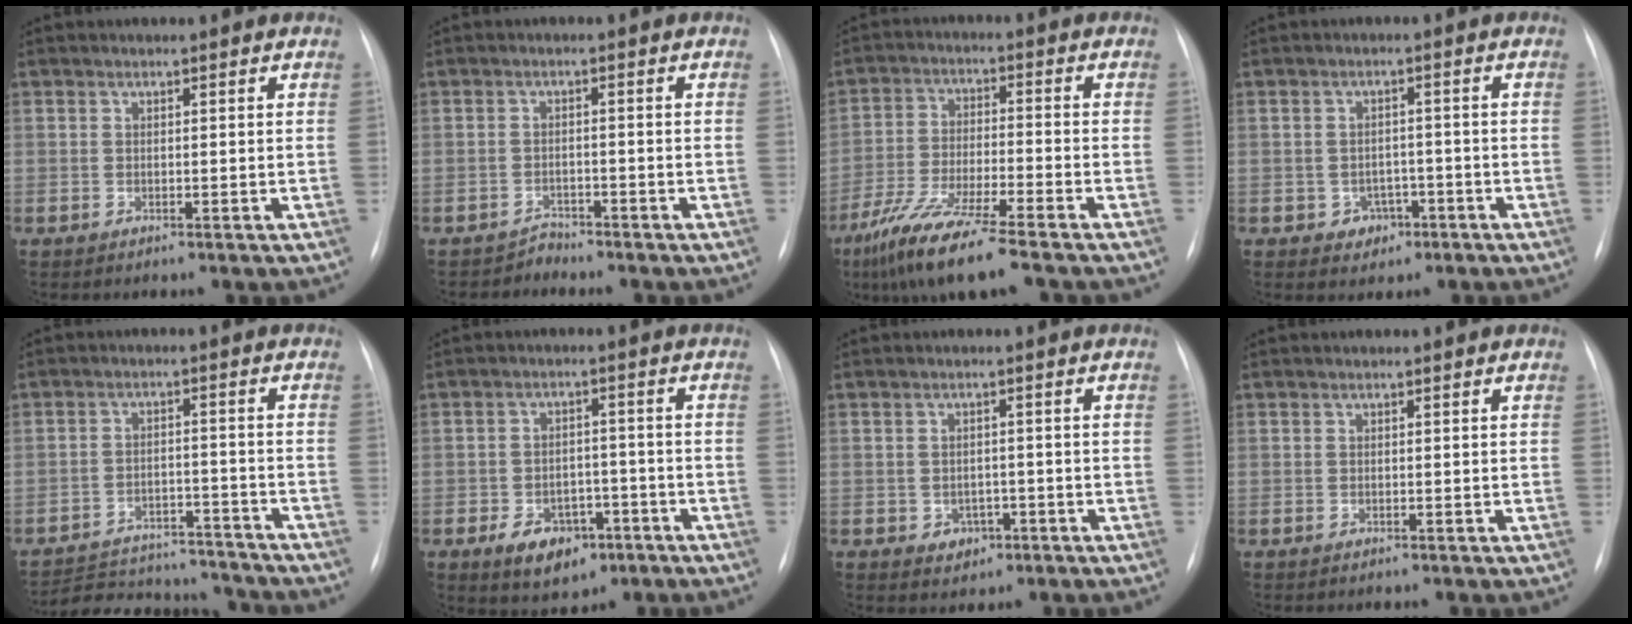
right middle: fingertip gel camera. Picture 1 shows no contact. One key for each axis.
{"total": 1.8, "fx": -1.5, "fy": 0.3, "fz": -0.9, "tx": 0.026, "ty": -0.004, "tz": -0.027}
{"total": 11.5, "fx": -8.3, "fy": 0.6, "fz": 7.9, "tx": -0.157, "ty": -0.038, "tz": -0.152}
{"total": 3.4, "fx": -1.6, "fy": 2.8, "fz": 1.0, "tx": -0.007, "ty": 0.011, "tz": -0.014}
{"total": 16.4, "fx": -15.5, "fy": 3.7, "fz": 3.9, "tx": -0.077, "ty": 0.011, "tz": -0.214}
{"total": 7.6, "fx": -3.9, "fy": 4.9, "fz": 4.3, "tx": -0.068, "ty": 0.008, "tz": -0.052}
{"total": 2.9, "fx": -1.2, "fy": 2.4, "fz": 1.1, "tx": -0.011, "ty": 0.007, "tz": -0.007}
{"total": 0.0}